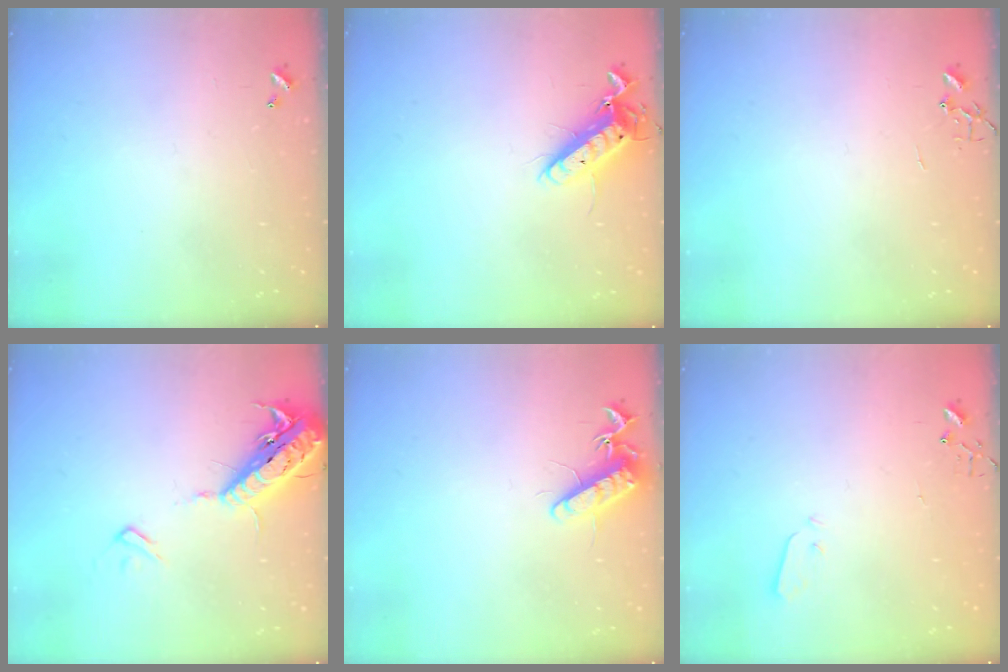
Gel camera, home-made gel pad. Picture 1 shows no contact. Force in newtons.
{"total": 12.5, "press": 12.4, "slide": 1.6}
{"total": 0.0}
{"total": 18.4, "press": 18.0, "slide": 4.0}
{"total": 11.9, "press": 11.8, "slide": 1.3}
{"total": 3.0, "press": 3.0, "slide": 0.3}